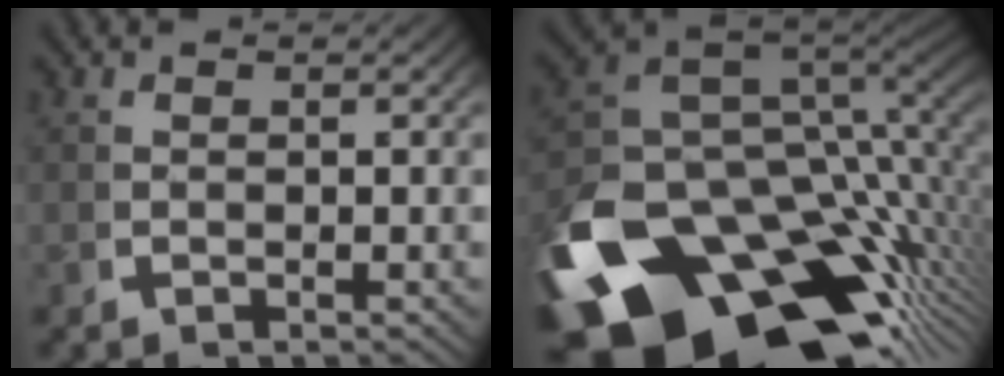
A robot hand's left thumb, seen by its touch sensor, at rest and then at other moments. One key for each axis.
{"total": 26.3, "fx": -8.2, "fy": 16.0, "fz": 19.3, "tx": -0.352, "ty": -0.071, "tz": -0.095}